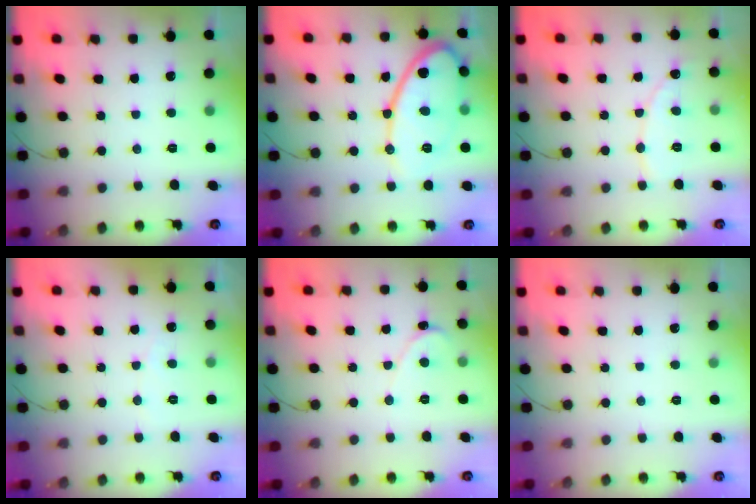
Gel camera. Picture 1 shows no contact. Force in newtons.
{"total": 14.8, "press": 14.7, "slide": 0.9}
{"total": 7.5, "press": 7.4, "slide": 0.6}
{"total": 2.6, "press": 2.6, "slide": 0.2}
{"total": 0.6, "press": 0.6, "slide": 0.1}
{"total": 0.0}